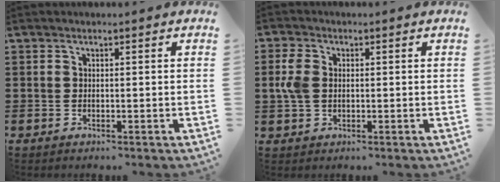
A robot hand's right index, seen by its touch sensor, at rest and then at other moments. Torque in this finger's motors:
{"motor_torque": [0.55, 0.02, 0.14, 0.09]}